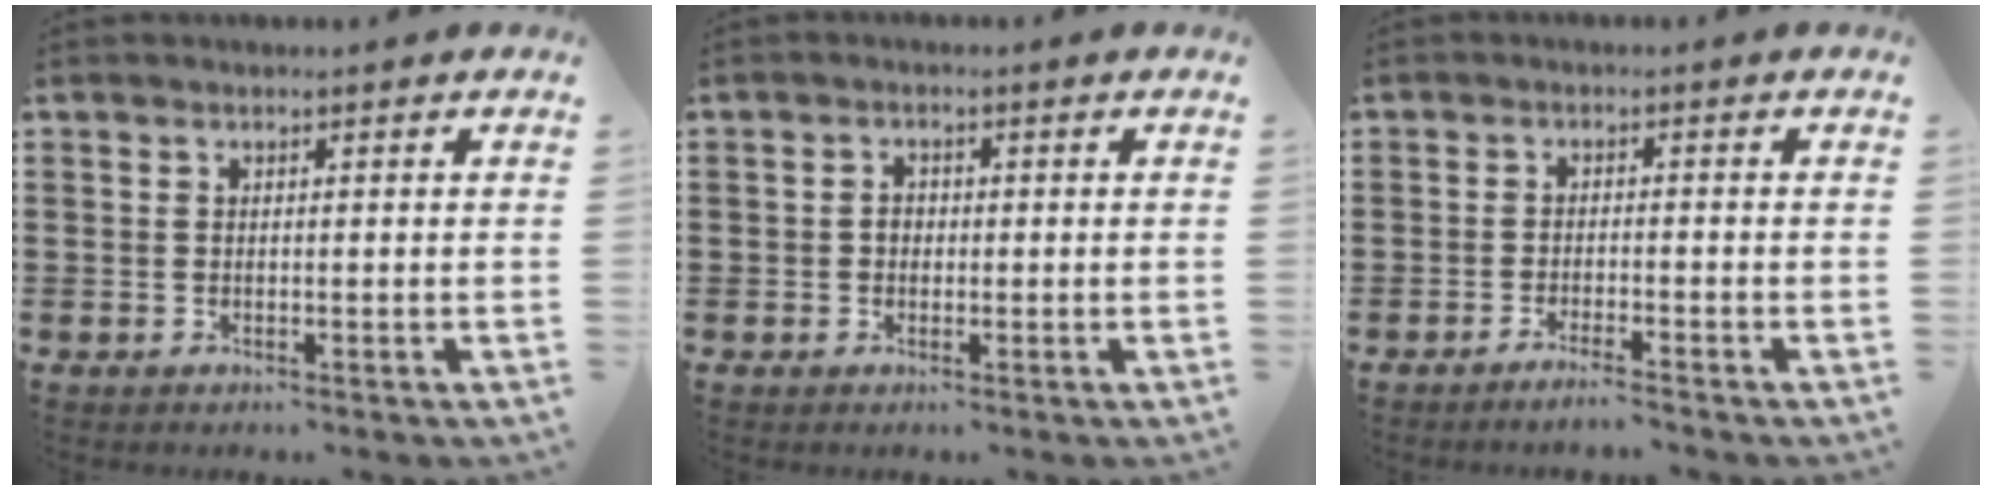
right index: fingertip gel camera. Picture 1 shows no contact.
{"total": 1.5, "force": [-0.2, 1.1, 0.9], "torque": [-0.019, 0.004, -0.006]}
{"total": 2.0, "force": [-1.9, -0.3, 0.8], "torque": [-0.013, -0.001, -0.036]}